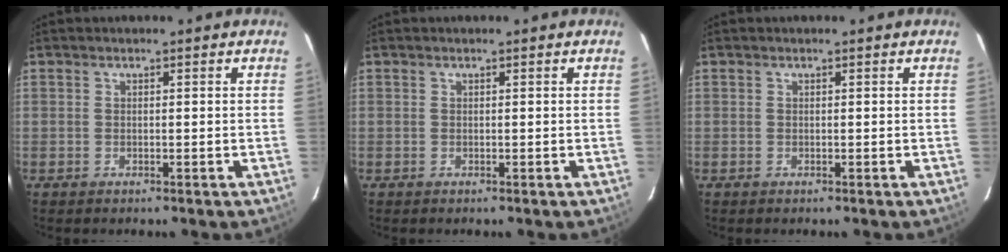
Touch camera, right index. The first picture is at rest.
{"total": 0.0}
{"total": 0.0}